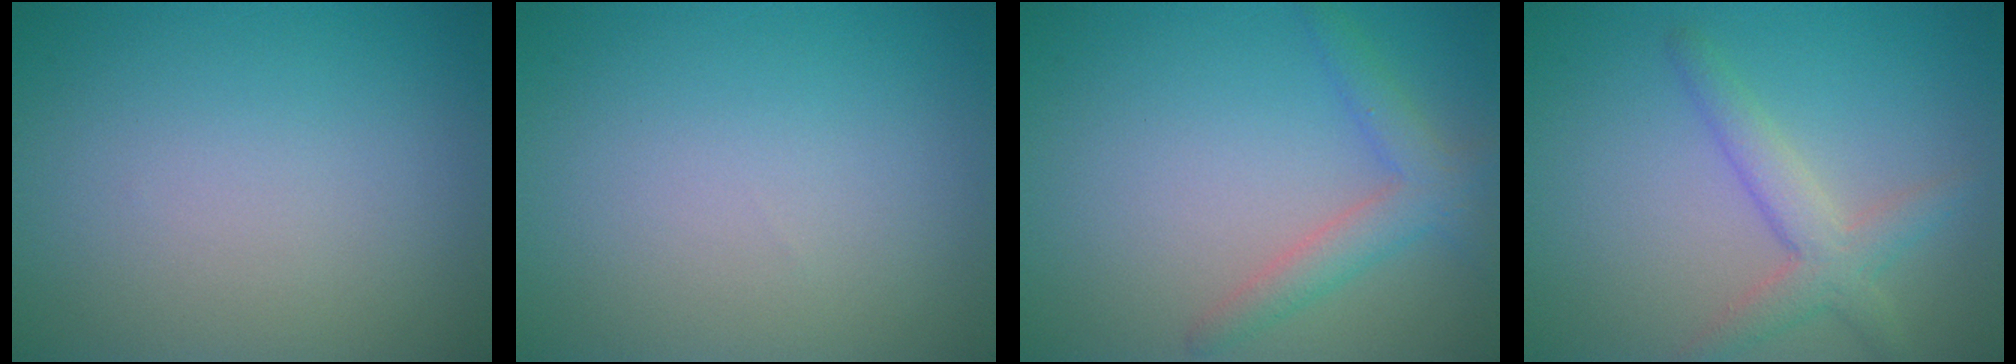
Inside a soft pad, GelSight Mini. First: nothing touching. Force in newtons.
{"total": 0.0}
{"total": 2.9, "press": 2.9, "slide": 0.1}
{"total": 3.2, "press": 3.2, "slide": 0.1}